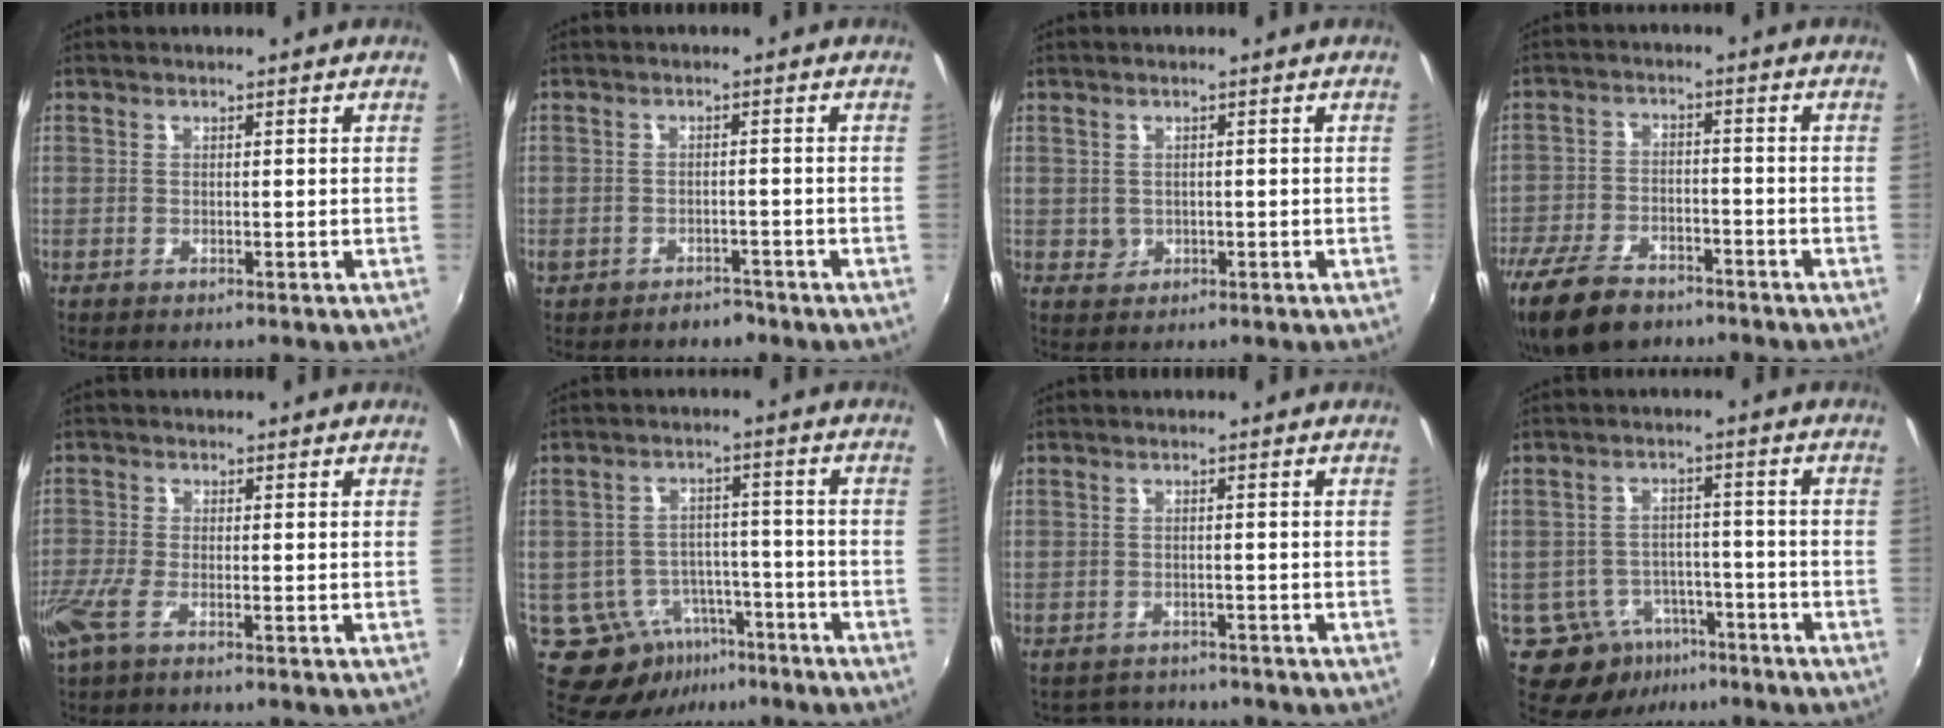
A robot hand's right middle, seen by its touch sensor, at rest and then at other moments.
{"total": 3.5, "force": [-2.7, 2.0, 0.9], "torque": [-0.025, -0.004, -0.038]}
{"total": 1.8, "force": [0.1, 1.7, 0.4], "torque": [-0.002, 0.001, 0.003]}
{"total": 13.4, "force": [-9.6, 6.5, 6.8], "torque": [-0.169, -0.028, -0.174]}
{"total": 5.0, "force": [-2.7, 1.4, 3.9], "torque": [-0.096, -0.015, -0.053]}
{"total": 9.6, "force": [-5.3, 7.1, 3.4], "torque": [-0.072, 0.017, -0.062]}
{"total": 4.7, "force": [-4.3, 1.8, 0.4], "torque": [-0.021, -0.003, -0.066]}
{"total": 9.0, "force": [-5.3, 6.7, 2.8], "torque": [-0.063, 0.014, -0.065]}